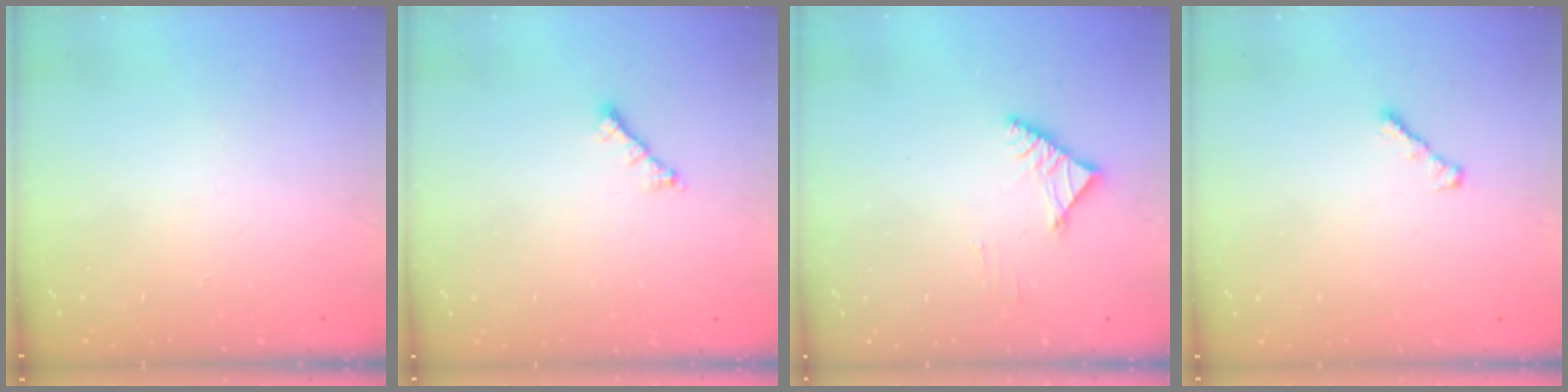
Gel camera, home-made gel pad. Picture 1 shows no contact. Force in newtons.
{"total": 1.8, "press": 1.7, "slide": 0.6}
{"total": 3.4, "press": 3.3, "slide": 0.8}
{"total": 2.4, "press": 2.3, "slide": 0.6}